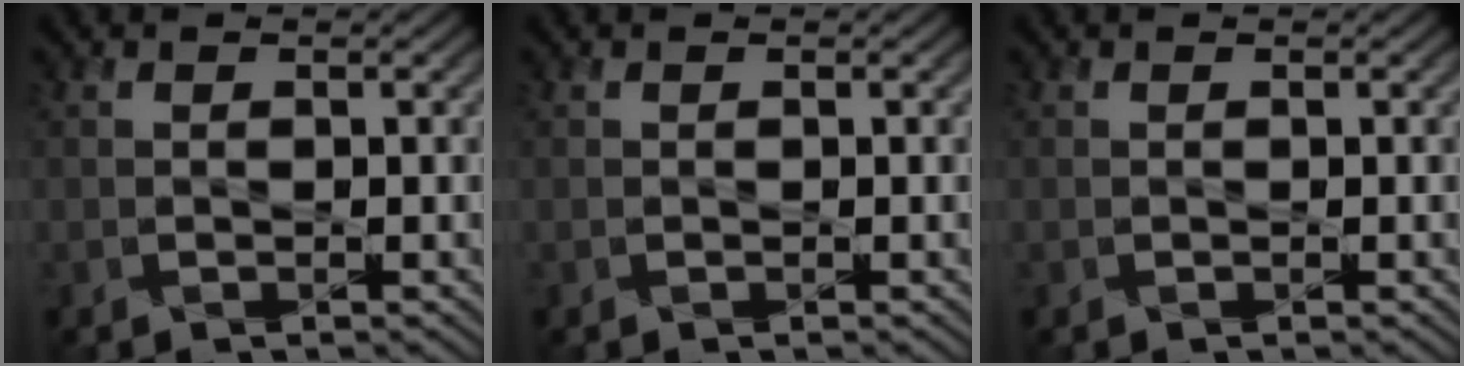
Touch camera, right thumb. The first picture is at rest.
{"total": 0.0}
{"total": 0.0}